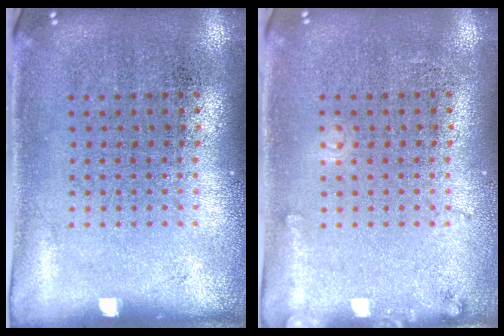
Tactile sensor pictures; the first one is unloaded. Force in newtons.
{"total": 1.2, "press": 1.2, "slide": 0.1}